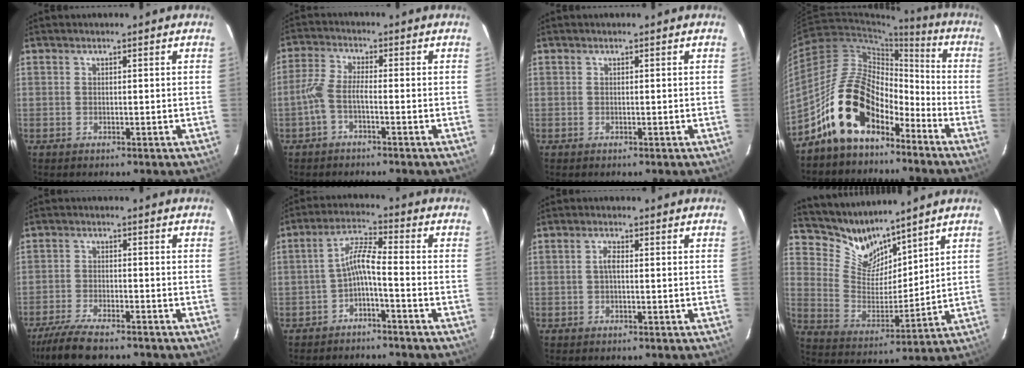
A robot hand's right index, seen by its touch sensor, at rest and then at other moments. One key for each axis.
{"total": 3.8, "fx": -1.8, "fy": 0.9, "fz": 3.2, "tx": -0.081, "ty": 0.009, "tz": -0.038}
{"total": 0.0}
{"total": 16.3, "fx": -10.4, "fy": 8.7, "fz": 9.0, "tx": -0.168, "ty": 0.025, "tz": -0.183}
{"total": 10.6, "fx": -9.0, "fy": 2.4, "fz": 5.0, "tx": -0.125, "ty": -0.025, "tz": -0.157}
{"total": 5.5, "fx": -2.6, "fy": 0.5, "fz": 4.8, "tx": -0.115, "ty": 0.017, "tz": -0.048}
{"total": 1.7, "fx": -0.1, "fy": 0.7, "fz": 1.5, "tx": -0.031, "ty": 0.007, "tz": -0.004}
{"total": 9.8, "fx": 9.0, "fy": 3.1, "fz": 2.4, "tx": -0.057, "ty": -0.008, "tz": 0.180}